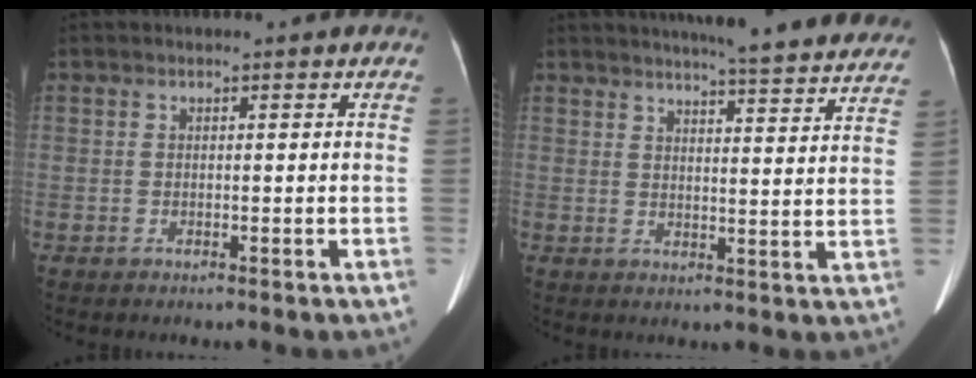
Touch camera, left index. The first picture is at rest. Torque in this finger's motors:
{"motor_torque": [0.45, -0.60, 0.02, 0.09]}